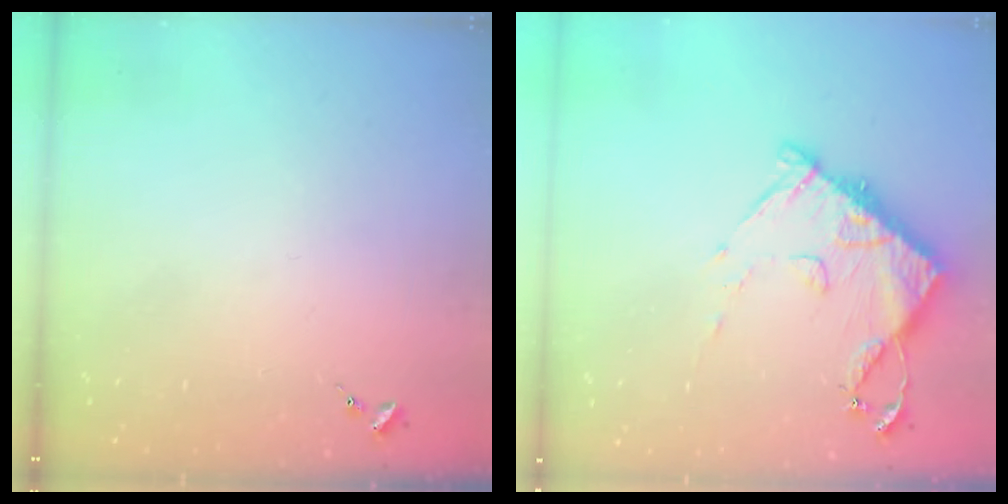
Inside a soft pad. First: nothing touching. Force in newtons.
{"total": 10.7, "press": 10.7, "slide": 1.3}